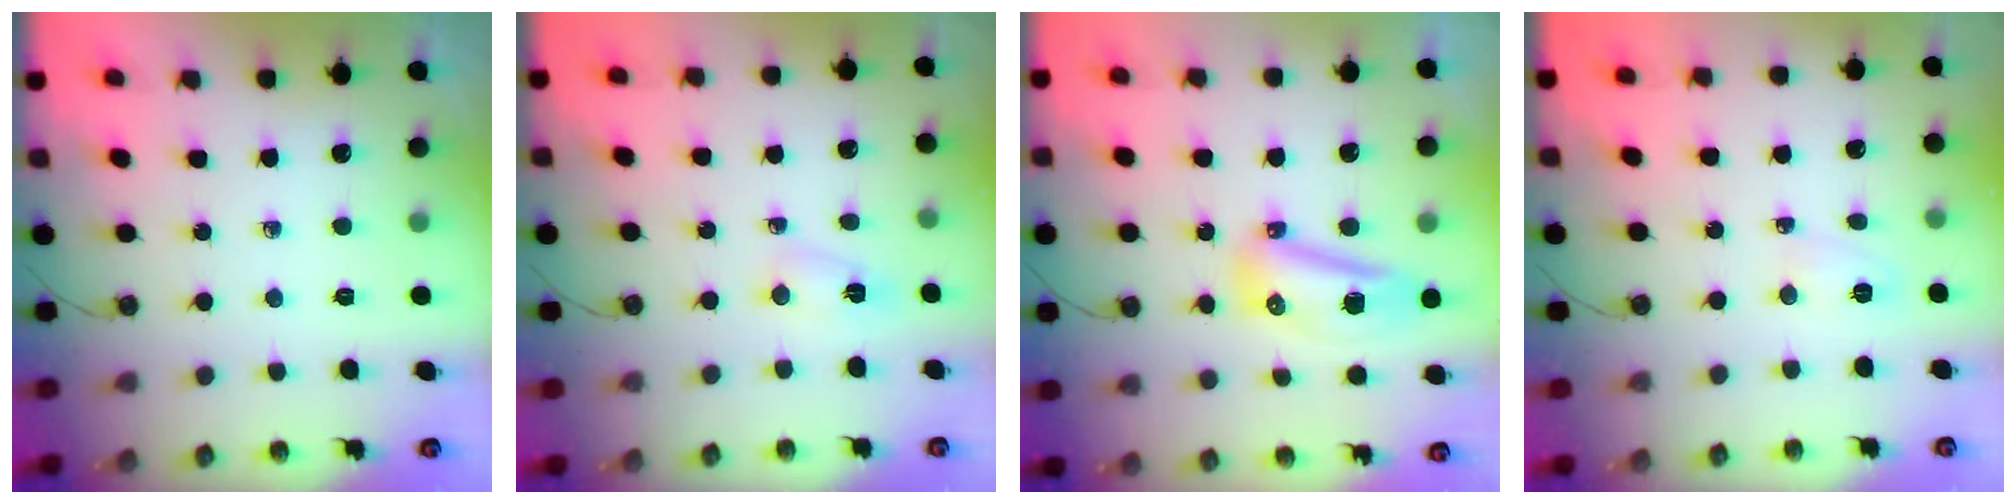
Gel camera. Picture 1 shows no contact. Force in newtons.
{"total": 2.2, "press": 2.1, "slide": 0.6}
{"total": 12.9, "press": 11.4, "slide": 5.9}
{"total": 5.4, "press": 3.0, "slide": 4.4}